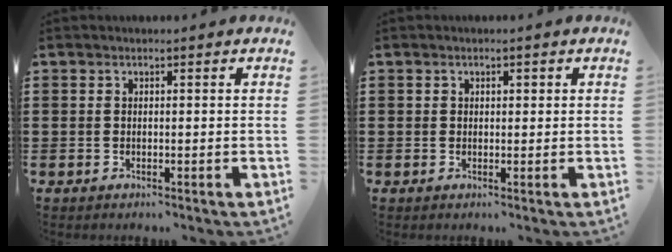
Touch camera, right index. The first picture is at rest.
{"total": 0.9, "force": [0.4, 0.6, 0.4], "torque": [-0.008, 0.005, 0.008]}